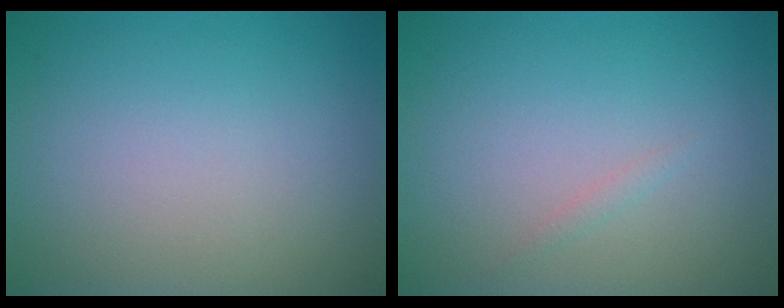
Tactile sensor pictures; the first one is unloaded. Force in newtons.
{"total": 0.6, "press": 0.6, "slide": 0.1}